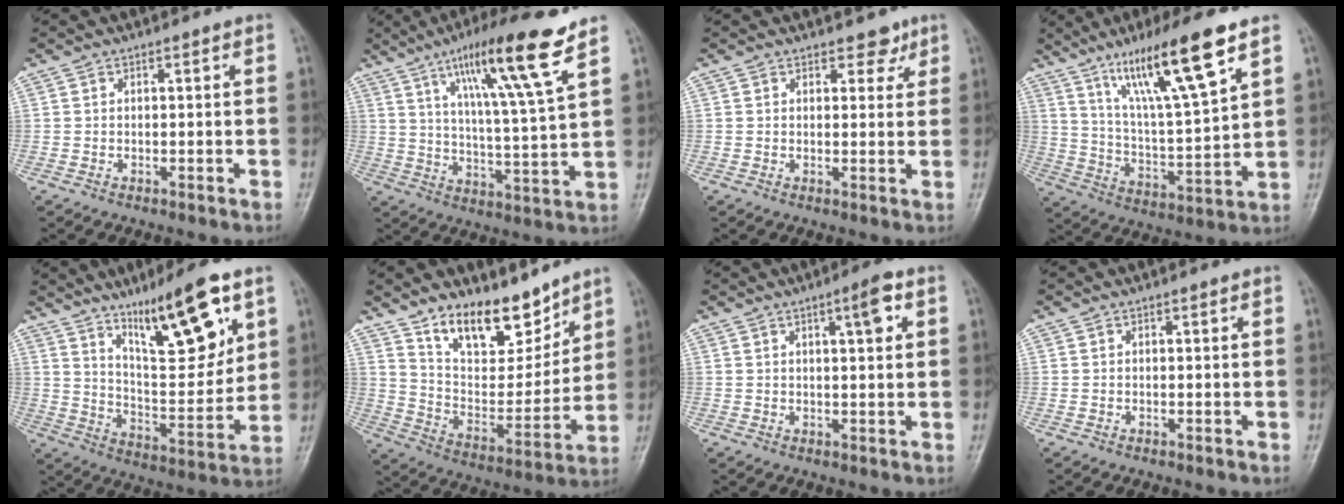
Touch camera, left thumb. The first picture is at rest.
{"total": 15.9, "force": [9.4, 0.8, 12.8], "torque": [-0.214, -0.043, 0.157]}
{"total": 3.0, "force": [2.2, 1.8, 1.0], "torque": [0.012, -0.011, 0.027]}
{"total": 17.6, "force": [10.5, 2.2, 13.9], "torque": [-0.236, -0.046, 0.194]}
{"total": 17.0, "force": [9.8, 4.3, 13.3], "torque": [-0.187, -0.057, 0.175]}
{"total": 15.5, "force": [11.4, 6.9, 7.8], "torque": [-0.081, -0.079, 0.210]}
{"total": 4.3, "force": [1.8, 0.9, 3.8], "torque": [-0.054, -0.002, 0.028]}
{"total": 0.0}